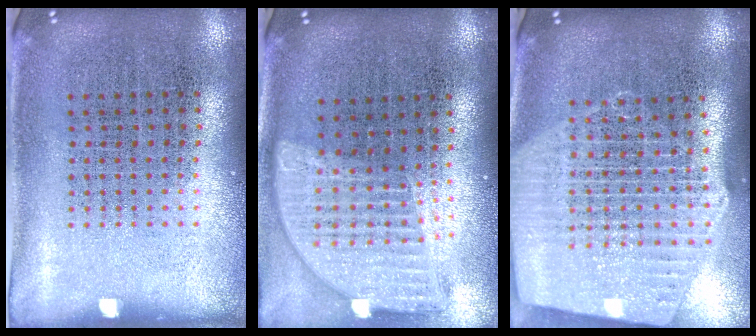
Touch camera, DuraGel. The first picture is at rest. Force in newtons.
{"total": 1.7, "press": 1.4, "slide": 1.0}
{"total": 2.8, "press": 2.3, "slide": 1.5}